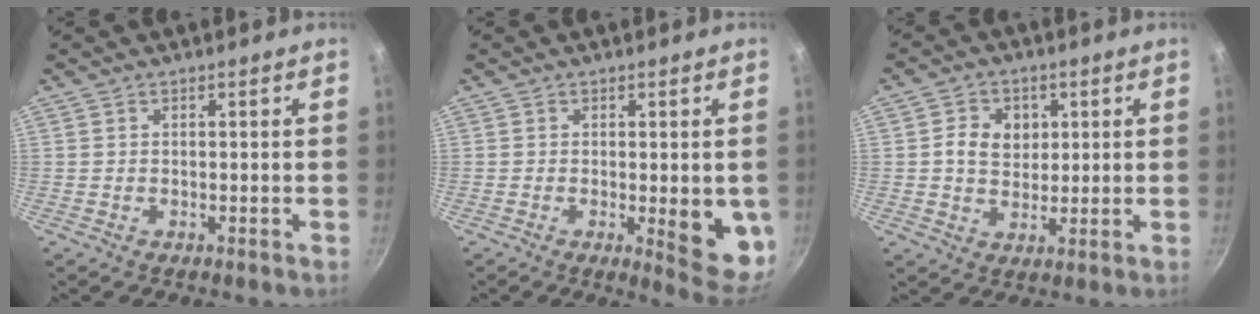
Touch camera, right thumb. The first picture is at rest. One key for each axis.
{"total": 9.1, "fx": -1.1, "fy": 2.9, "fz": 8.6, "tx": -0.083, "ty": -0.014, "tz": -0.008}
{"total": 6.6, "fx": 1.4, "fy": 5.5, "fz": 3.4, "tx": -0.033, "ty": -0.001, "tz": 0.017}